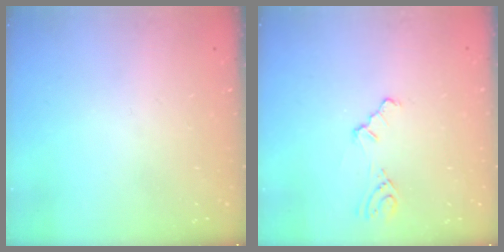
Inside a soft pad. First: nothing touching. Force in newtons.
{"total": 3.0, "press": 2.9, "slide": 0.6}